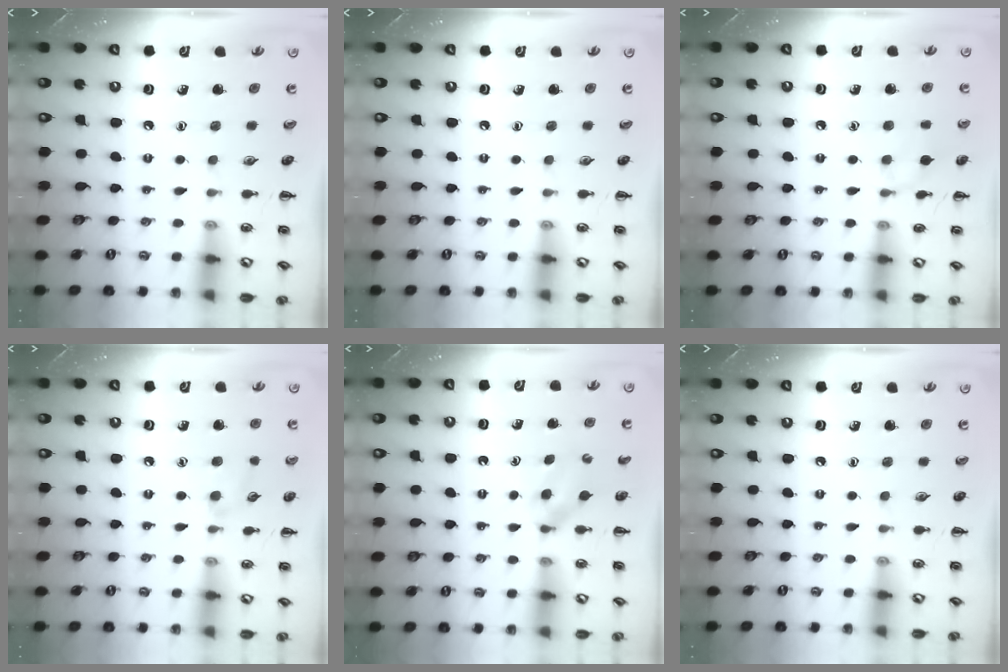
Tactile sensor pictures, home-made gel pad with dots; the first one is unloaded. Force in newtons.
{"total": 0.0}
{"total": 6.3, "press": 6.0, "slide": 1.8}
{"total": 6.3, "press": 5.9, "slide": 2.3}
{"total": 3.0, "press": 2.7, "slide": 1.3}
{"total": 0.0}